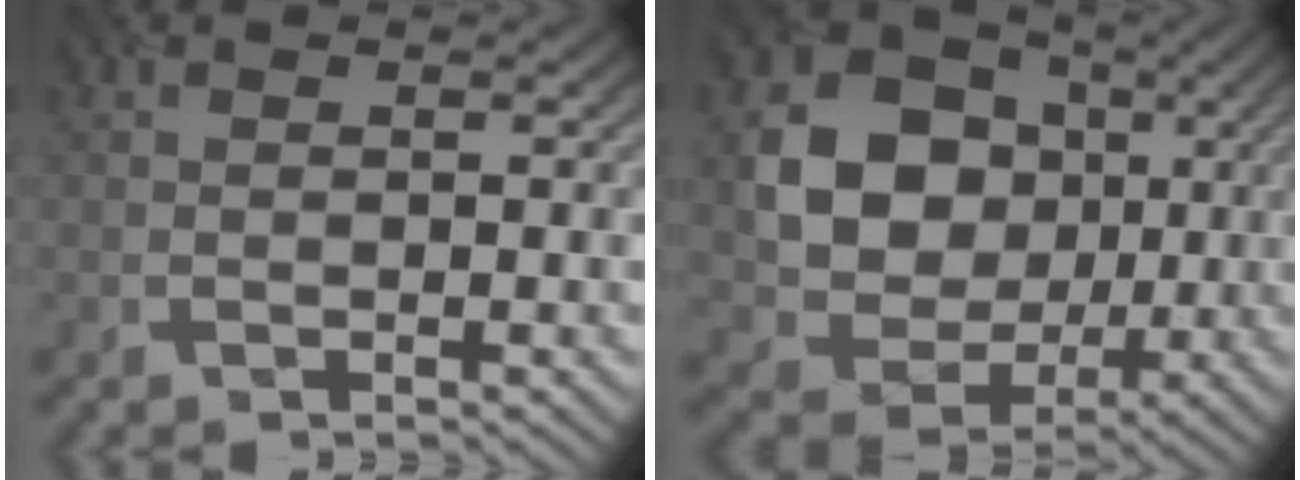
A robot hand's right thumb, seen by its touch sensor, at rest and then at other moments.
{"total": 11.7, "force": [1.5, 10.0, 5.9], "torque": [-0.128, -0.001, 0.020]}